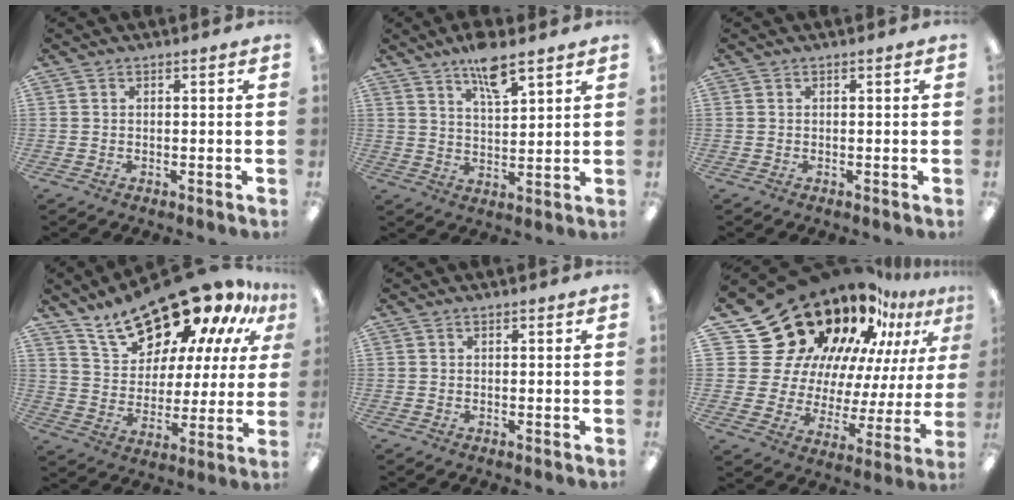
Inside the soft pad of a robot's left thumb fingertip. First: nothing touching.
{"total": 8.3, "force": [6.2, 2.3, 5.1], "torque": [-0.082, -0.034, 0.105]}
{"total": 0.0}
{"total": 22.0, "force": [17.0, 8.8, 10.9], "torque": [-0.185, -0.116, 0.294]}
{"total": 0.0}
{"total": 26.7, "force": [20.8, 14.0, 9.0], "torque": [-0.148, -0.168, 0.400]}